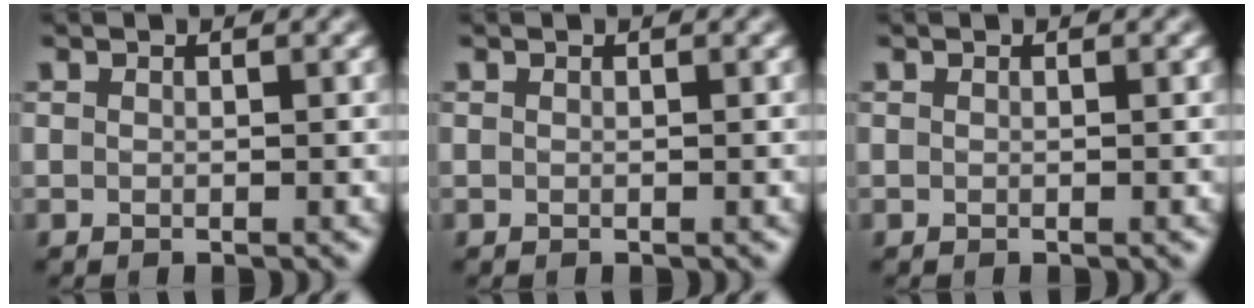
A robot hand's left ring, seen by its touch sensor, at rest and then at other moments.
{"total": 0.0}
{"total": 0.0}